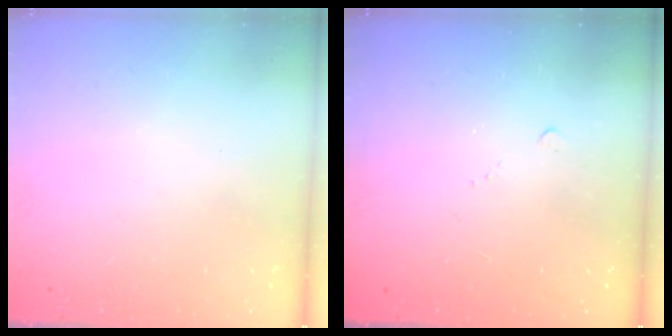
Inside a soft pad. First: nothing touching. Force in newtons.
{"total": 4.0, "press": 4.0, "slide": 0.6}